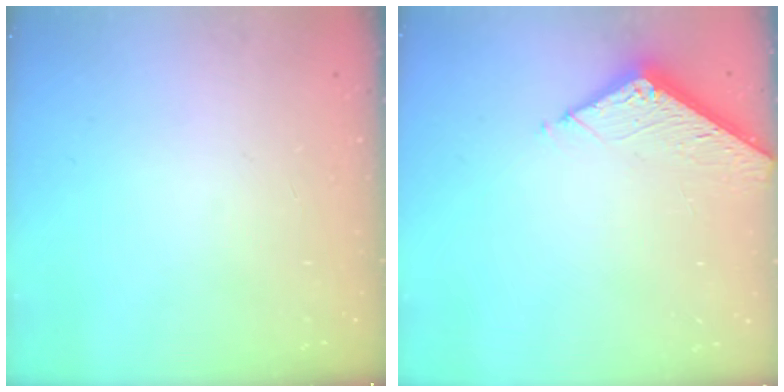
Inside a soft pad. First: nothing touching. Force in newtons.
{"total": 5.8, "press": 5.8, "slide": 0.3}